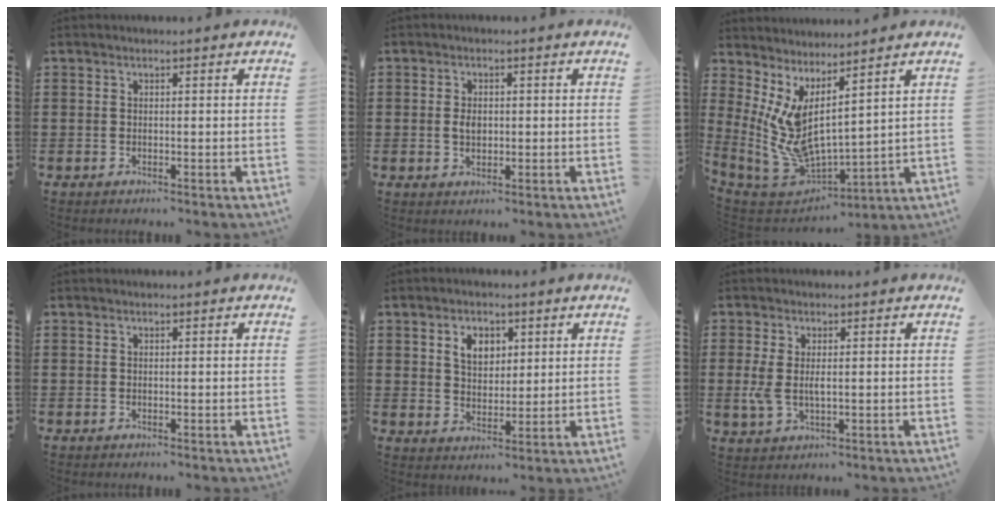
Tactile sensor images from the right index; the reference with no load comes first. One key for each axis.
{"total": 2.4, "fx": 0.0, "fy": 1.6, "fz": 1.9, "tx": -0.037, "ty": 0.005, "tz": -0.001}
{"total": 6.0, "fx": 1.6, "fy": 2.5, "fz": 5.2, "tx": -0.150, "ty": -0.070, "tz": 0.024}
{"total": 0.0}
{"total": 4.3, "fx": 1.7, "fy": 3.0, "fz": 2.5, "tx": -0.052, "ty": 0.008, "tz": 0.027}
{"total": 4.0, "fx": 0.1, "fy": 1.8, "fz": 3.5, "tx": -0.090, "ty": -0.003, "tz": -0.006}